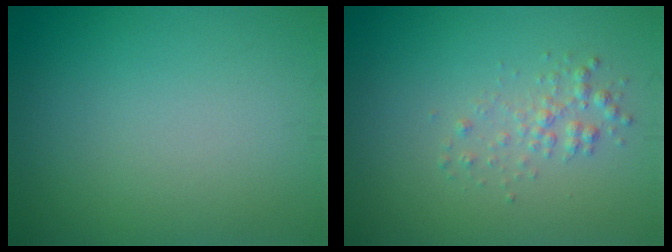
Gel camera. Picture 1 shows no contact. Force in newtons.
{"total": 1.6, "press": 1.6, "slide": 0.0}